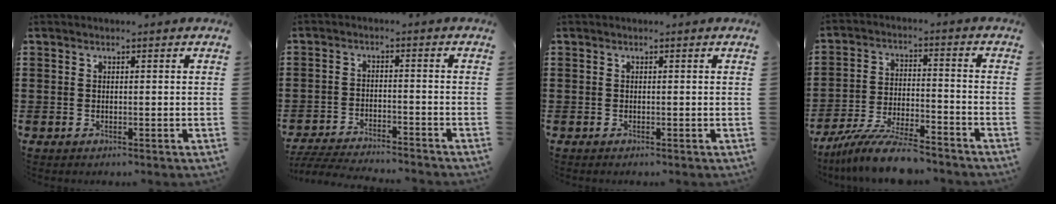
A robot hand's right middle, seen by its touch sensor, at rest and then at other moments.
{"total": 4.5, "force": [-4.4, 0.1, 1.0], "torque": [-0.023, -0.001, -0.090]}
{"total": 0.0}
{"total": 9.7, "force": [-8.6, 1.2, 4.2], "torque": [-0.079, 0.017, -0.165]}